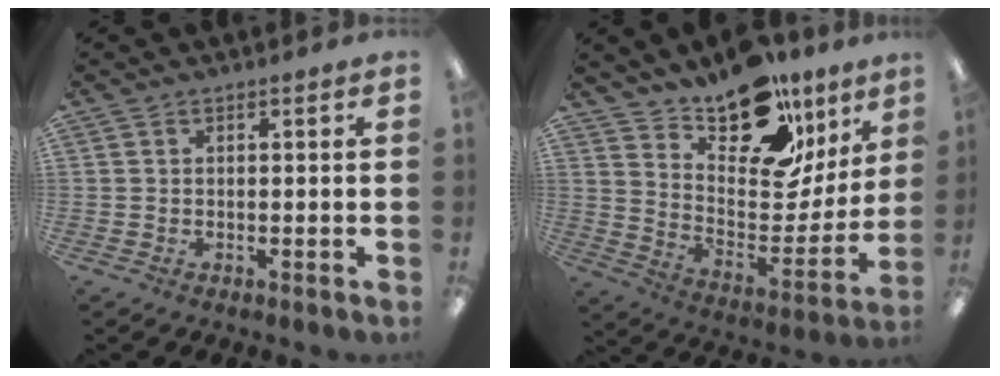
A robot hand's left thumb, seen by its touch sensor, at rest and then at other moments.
{"total": 17.9, "force": [14.2, 7.9, 7.5], "torque": [-0.109, -0.107, 0.248]}